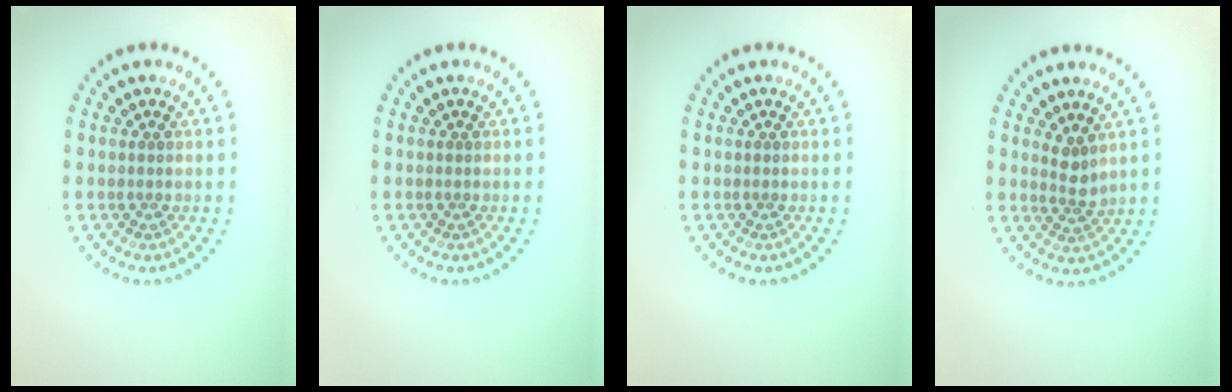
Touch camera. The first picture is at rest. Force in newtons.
{"total": 0.0}
{"total": 0.0}
{"total": 1.8, "press": 1.3, "slide": 1.3}